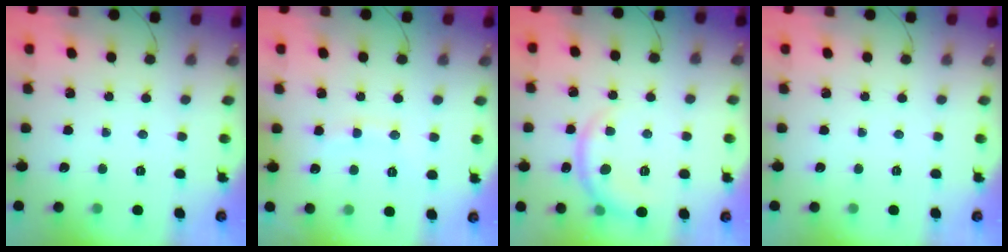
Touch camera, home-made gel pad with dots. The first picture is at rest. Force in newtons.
{"total": 8.0, "press": 7.9, "slide": 1.0}
{"total": 6.7, "press": 6.7, "slide": 0.9}
{"total": 0.0}